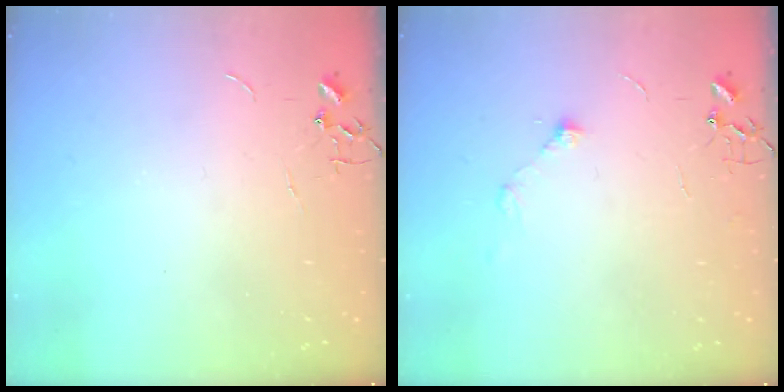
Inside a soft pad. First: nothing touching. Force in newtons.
{"total": 6.0, "press": 6.0, "slide": 0.8}